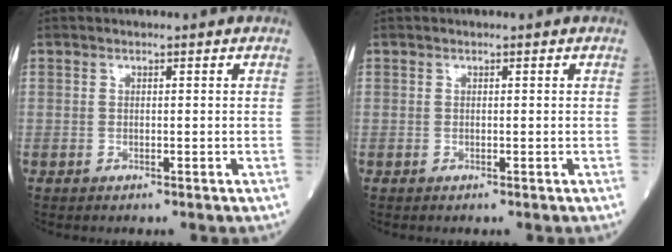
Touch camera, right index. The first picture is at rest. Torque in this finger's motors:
{"motor_torque": [0.01, 0.01, 0.00, -0.01]}